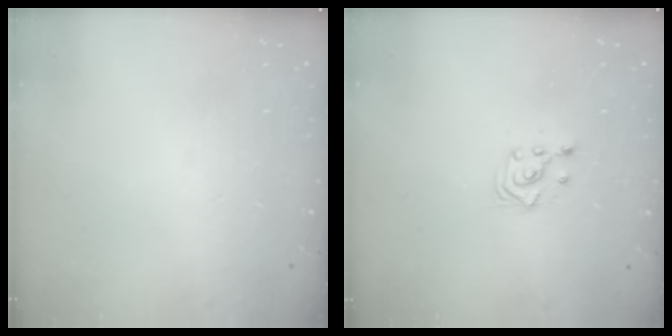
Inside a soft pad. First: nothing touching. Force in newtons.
{"total": 2.4, "press": 2.2, "slide": 0.8}